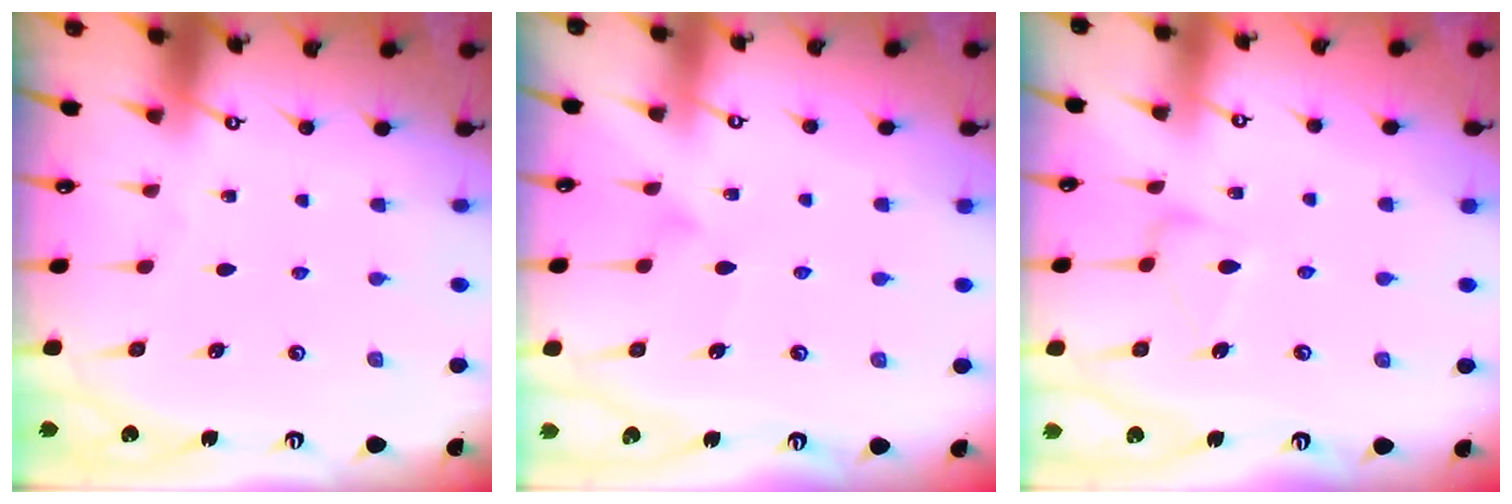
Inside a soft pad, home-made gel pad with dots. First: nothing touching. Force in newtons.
{"total": 4.3, "press": 4.2, "slide": 0.3}
{"total": 8.6, "press": 8.5, "slide": 0.3}